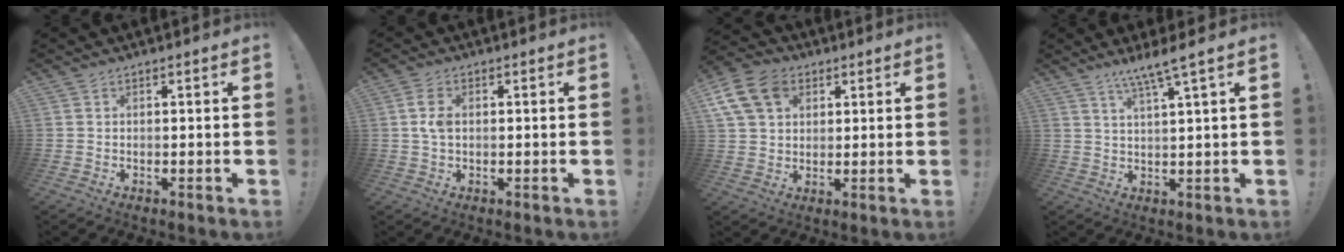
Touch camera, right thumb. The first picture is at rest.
{"total": 4.6, "force": [0.5, 2.8, 3.7], "torque": [-0.069, 0.004, 0.009]}
{"total": 14.0, "force": [5.7, 10.2, 7.6], "torque": [-0.135, -0.021, 0.114]}
{"total": 6.4, "force": [4.5, -0.9, 4.5], "torque": [-0.084, -0.025, 0.072]}